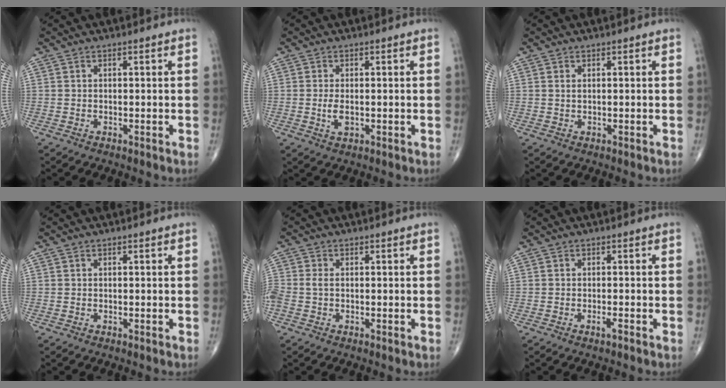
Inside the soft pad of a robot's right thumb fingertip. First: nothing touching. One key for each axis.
{"total": 2.7, "fx": -0.2, "fy": 1.3, "fz": 2.3, "tx": -0.050, "ty": -0.006, "tz": -0.005}
{"total": 0.6, "fx": 0.3, "fy": 0.3, "fz": 0.5, "tx": -0.011, "ty": 0.001, "tz": 0.006}
{"total": 0.0}
{"total": 2.4, "fx": -0.4, "fy": 1.5, "fz": 1.9, "tx": -0.055, "ty": 0.003, "tz": -0.010}
{"total": 1.2, "fx": -0.7, "fy": 0.2, "fz": 0.9, "tx": -0.018, "ty": 0.000, "tz": -0.014}